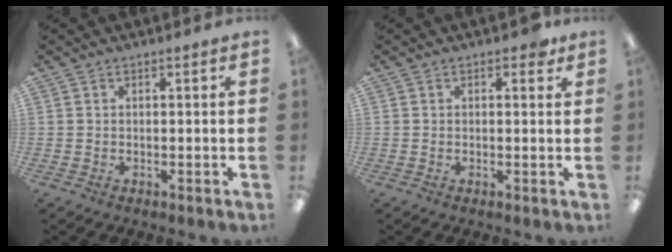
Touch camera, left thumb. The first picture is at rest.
{"total": 1.6, "force": [1.0, 0.9, 1.0], "torque": [-0.005, -0.003, 0.014]}